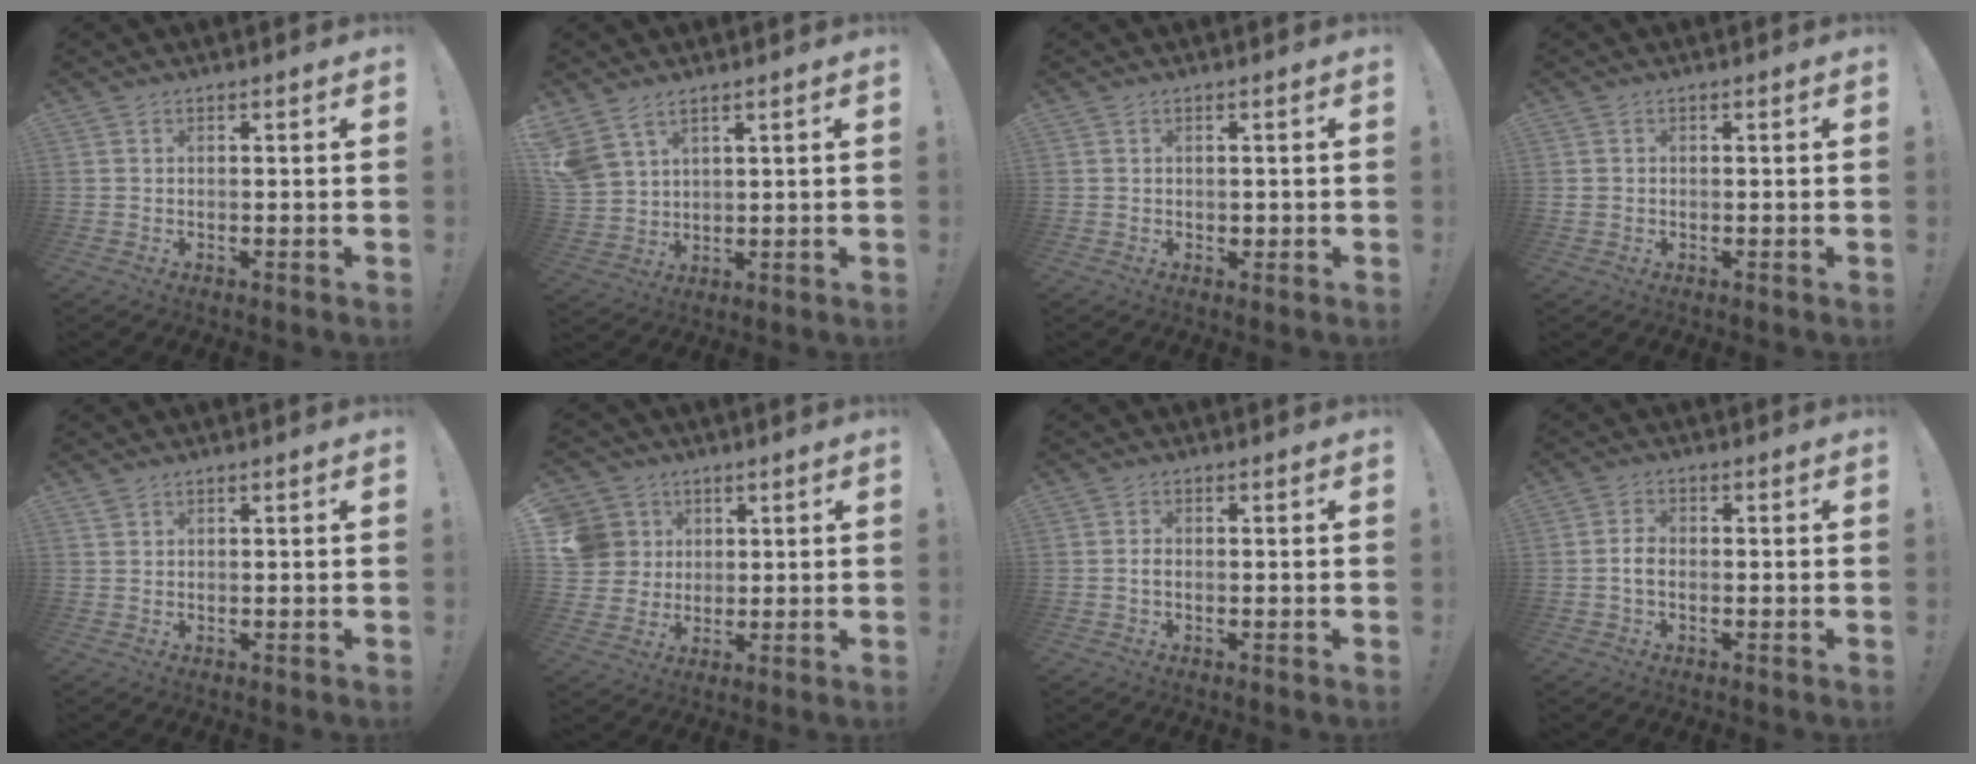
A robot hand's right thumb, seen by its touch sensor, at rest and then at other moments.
{"total": 7.2, "force": [5.0, 4.1, 3.2], "torque": [-0.069, -0.021, 0.101]}
{"total": 0.8, "force": [0.1, 0.8, 0.2], "torque": [0.000, 0.001, 0.000]}
{"total": 0.8, "force": [0.0, 0.8, 0.3], "torque": [-0.012, 0.007, 0.000]}
{"total": 1.1, "force": [0.9, 0.5, 0.4], "torque": [-0.003, -0.003, 0.017]}
{"total": 10.8, "force": [2.9, 9.9, 3.1], "torque": [-0.056, -0.006, 0.064]}
{"total": 1.2, "force": [-0.4, 0.6, 1.0], "torque": [-0.026, 0.006, -0.006]}
{"total": 3.1, "force": [-0.8, 1.8, 2.4], "torque": [-0.039, 0.008, -0.013]}